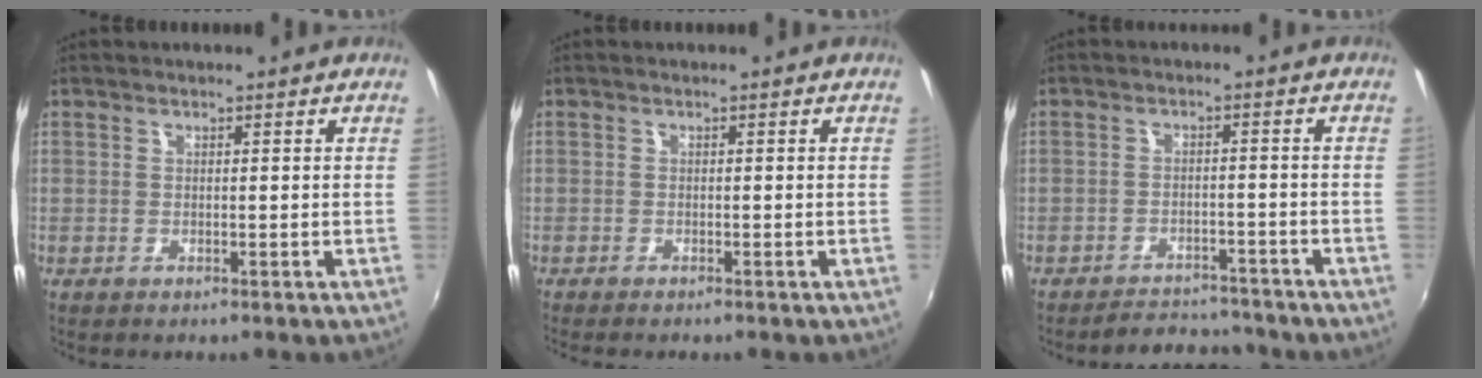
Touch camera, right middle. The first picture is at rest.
{"total": 1.3, "force": [-1.2, 0.1, 0.6], "torque": [-0.012, -0.008, -0.020]}
{"total": 7.7, "force": [-7.2, 2.4, 1.2], "torque": [-0.040, 0.007, -0.096]}